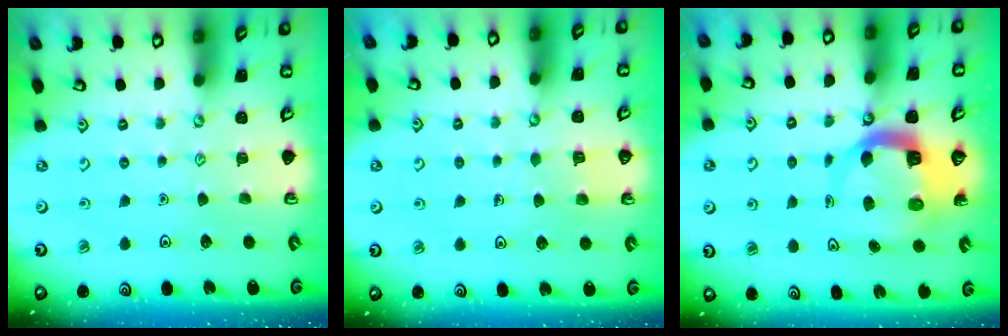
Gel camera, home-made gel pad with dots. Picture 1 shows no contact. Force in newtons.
{"total": 2.2, "press": 2.2, "slide": 0.0}
{"total": 8.2, "press": 8.1, "slide": 1.1}